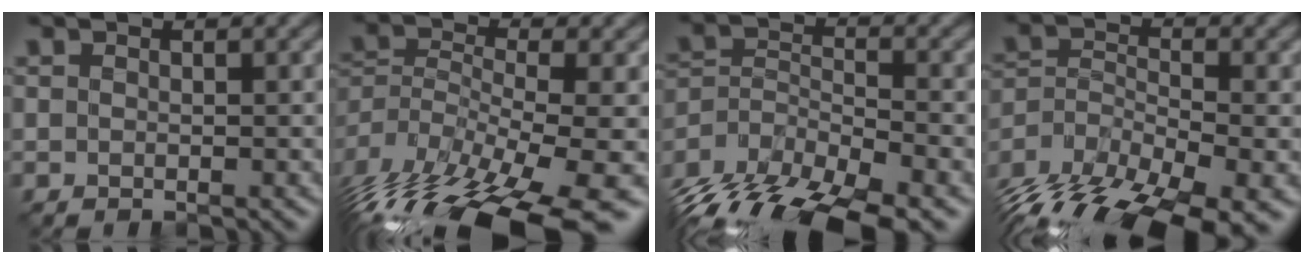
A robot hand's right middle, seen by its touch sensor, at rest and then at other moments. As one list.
[{"total": 16.8, "force": [-11.4, 5.7, 10.9], "torque": [-0.226, -0.034, -0.170]}, {"total": 13.4, "force": [-10.3, 4.9, 6.9], "torque": [-0.132, -0.020, -0.167]}, {"total": 14.8, "force": [-11.0, 5.5, 8.2], "torque": [-0.160, -0.019, -0.166]}]